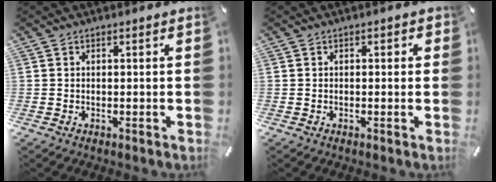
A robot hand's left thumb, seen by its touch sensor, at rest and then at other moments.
{"total": 0.9, "force": [-0.1, 0.6, 0.6], "torque": [-0.003, 0.001, -0.005]}